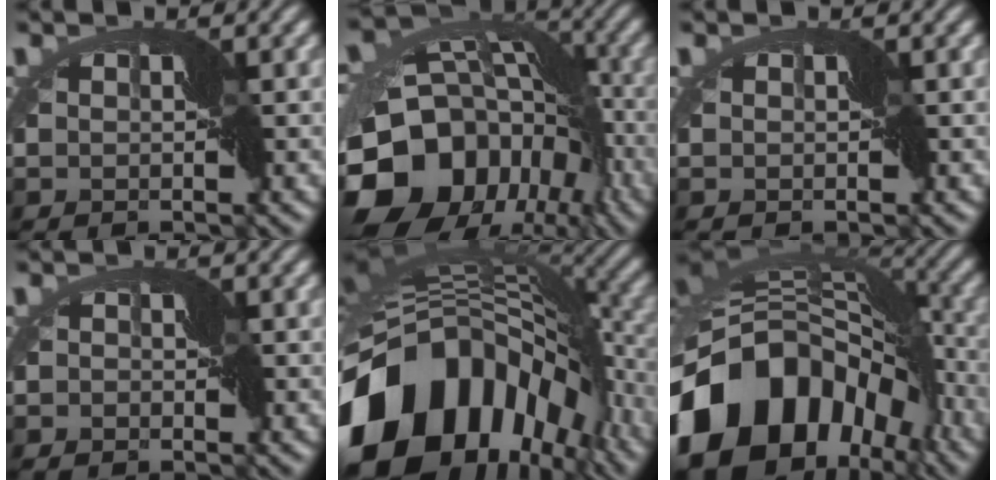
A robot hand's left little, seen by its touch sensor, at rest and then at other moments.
{"total": 19.1, "force": [-8.5, 13.9, 9.9], "torque": [-0.206, -0.024, -0.137]}
{"total": 0.0}
{"total": 2.4, "force": [-2.0, 1.2, 0.2], "torque": [-0.003, 0.002, -0.036]}
{"total": 16.1, "force": [-5.8, 10.0, 11.2], "torque": [-0.239, -0.005, -0.115]}
{"total": 16.0, "force": [-6.5, 10.8, 9.9], "torque": [-0.211, 0.002, -0.124]}